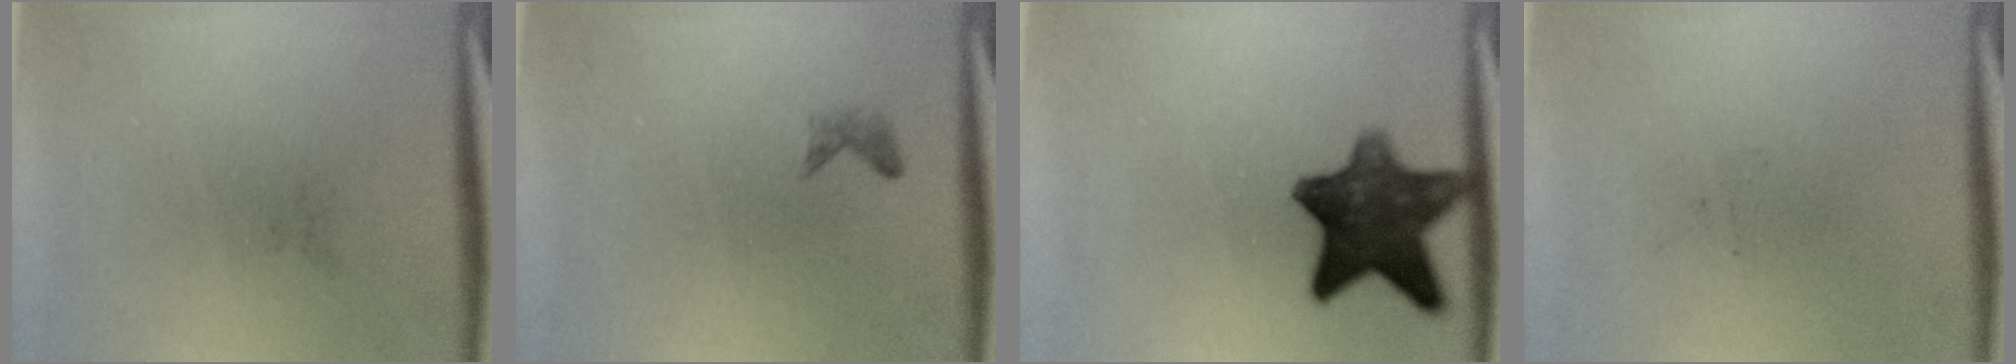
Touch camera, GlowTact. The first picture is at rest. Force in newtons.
{"total": 0.7}
{"total": 11.0}
{"total": 0.0}